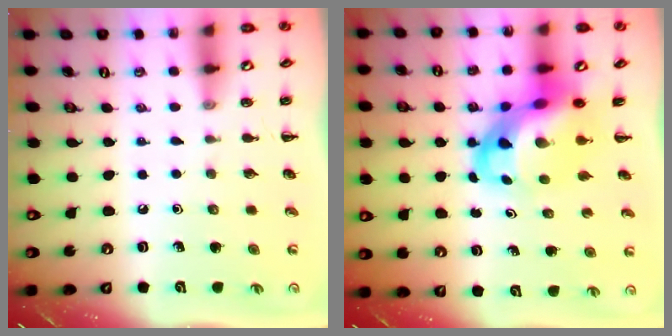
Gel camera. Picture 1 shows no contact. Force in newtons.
{"total": 9.0, "press": 8.5, "slide": 2.7}